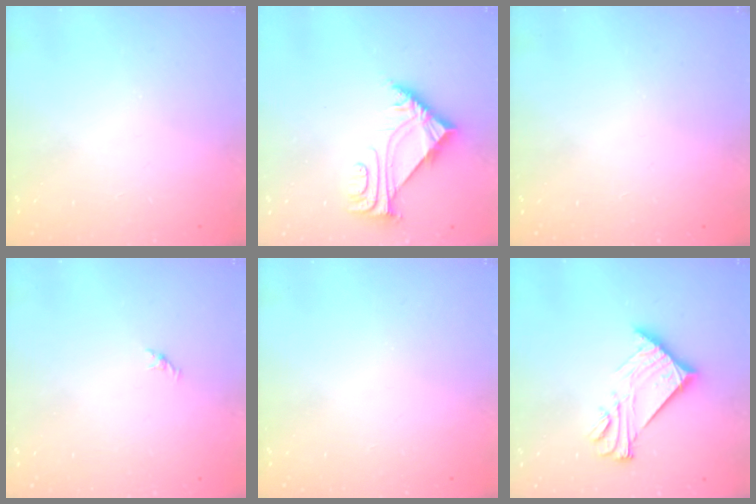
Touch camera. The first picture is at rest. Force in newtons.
{"total": 6.5, "press": 6.5, "slide": 0.2}
{"total": 0.0}
{"total": 0.5, "press": 0.3, "slide": 0.4}
{"total": 0.0}
{"total": 12.0, "press": 12.0, "slide": 0.6}